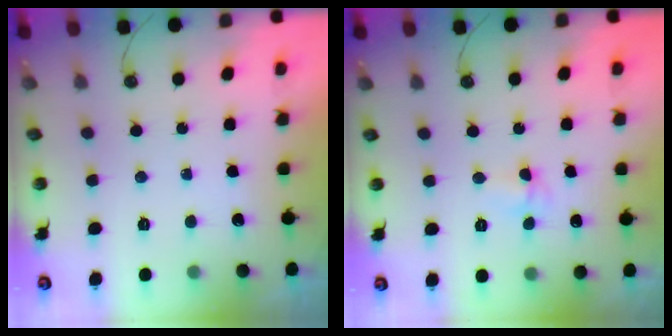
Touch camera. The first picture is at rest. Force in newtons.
{"total": 4.6, "press": 3.4, "slide": 3.1}